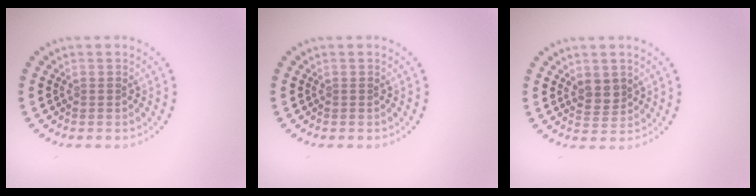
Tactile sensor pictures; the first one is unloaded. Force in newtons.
{"total": 0.0}
{"total": 2.0, "press": 1.9, "slide": 0.8}